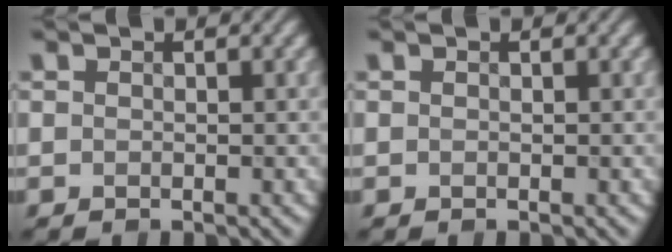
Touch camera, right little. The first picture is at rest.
{"total": 0.0}